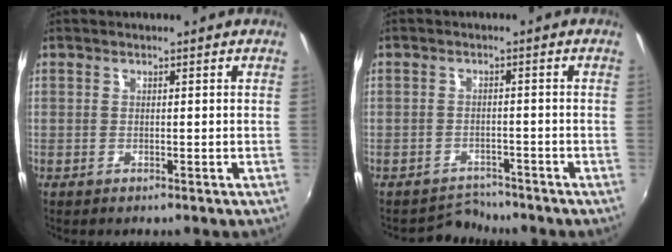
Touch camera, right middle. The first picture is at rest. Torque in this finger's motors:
{"motor_torque": [-0.38, -0.12, -0.15, -0.04]}